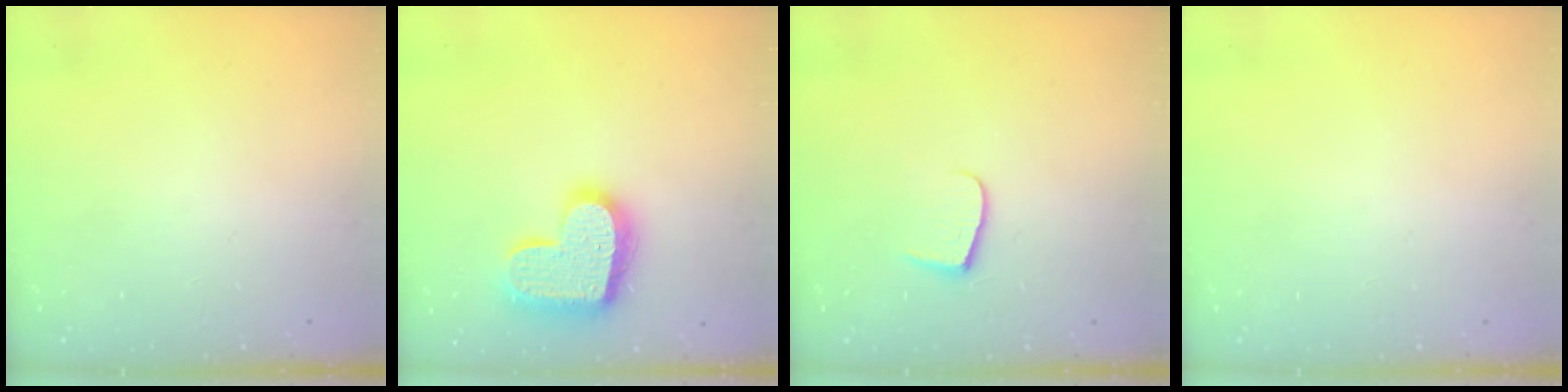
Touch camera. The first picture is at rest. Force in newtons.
{"total": 18.1, "press": 18.1, "slide": 1.1}
{"total": 6.2, "press": 6.2, "slide": 0.6}
{"total": 0.0}